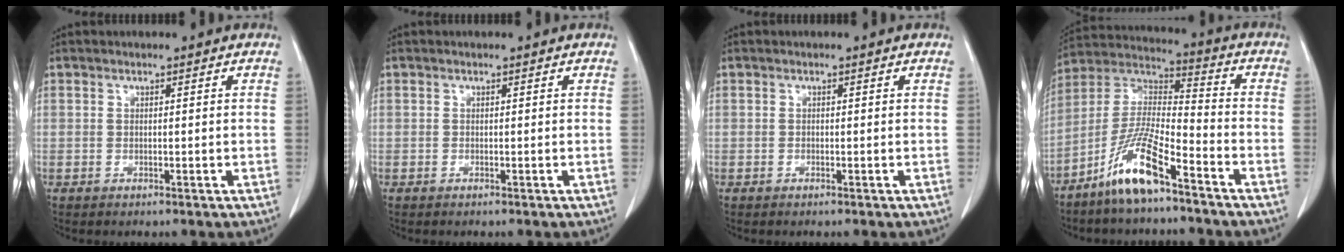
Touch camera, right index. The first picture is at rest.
{"total": 0.0}
{"total": 0.0}
{"total": 11.9, "force": [-7.9, 1.7, 8.8], "torque": [-0.185, -0.006, -0.155]}